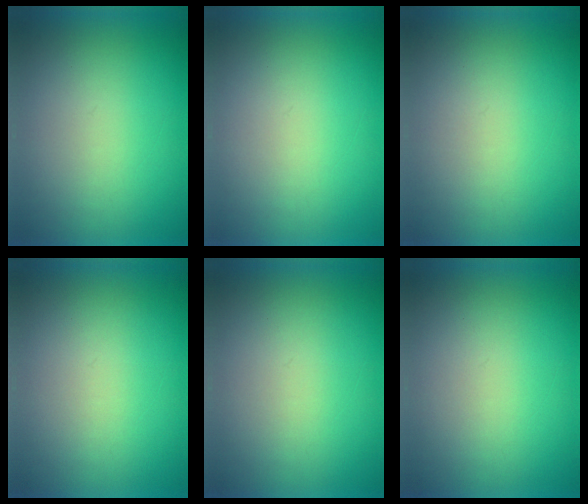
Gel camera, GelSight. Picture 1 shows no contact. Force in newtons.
{"total": 1.0}
{"total": 1.0}
{"total": 1.2}
{"total": 1.2}
{"total": 1.2}